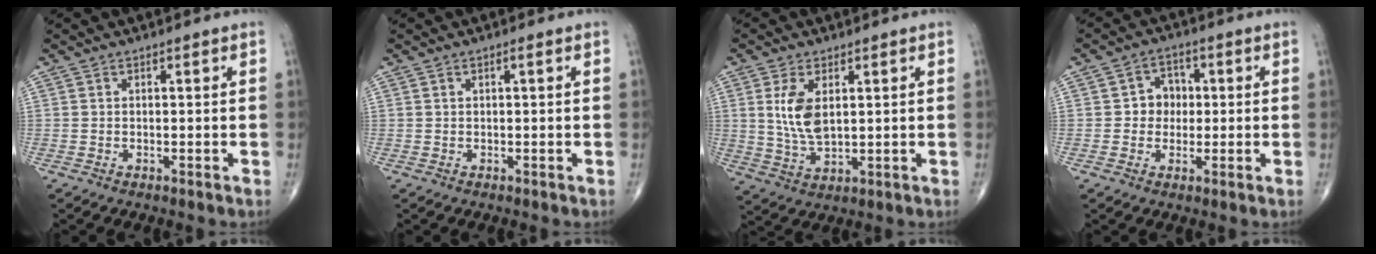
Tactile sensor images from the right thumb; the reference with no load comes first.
{"total": 0.5, "force": [0.2, 0.1, 0.5], "torque": [-0.011, 0.000, 0.002]}
{"total": 7.6, "force": [1.9, 3.9, 6.3], "torque": [-0.122, -0.014, 0.045]}
{"total": 5.1, "force": [0.2, 4.5, 2.3], "torque": [-0.002, 0.010, -0.005]}